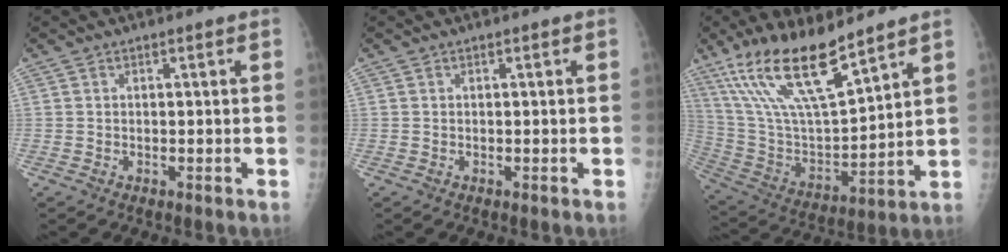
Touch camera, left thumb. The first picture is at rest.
{"total": 0.0}
{"total": 19.5, "force": [13.3, 5.1, 13.3], "torque": [-0.237, -0.061, 0.262]}